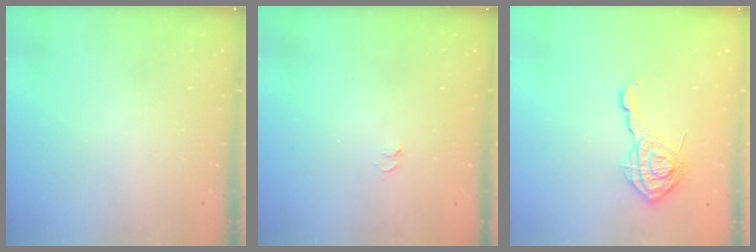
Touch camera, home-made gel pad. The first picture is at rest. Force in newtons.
{"total": 3.3, "press": 3.2, "slide": 0.7}
{"total": 14.0, "press": 14.0, "slide": 0.6}